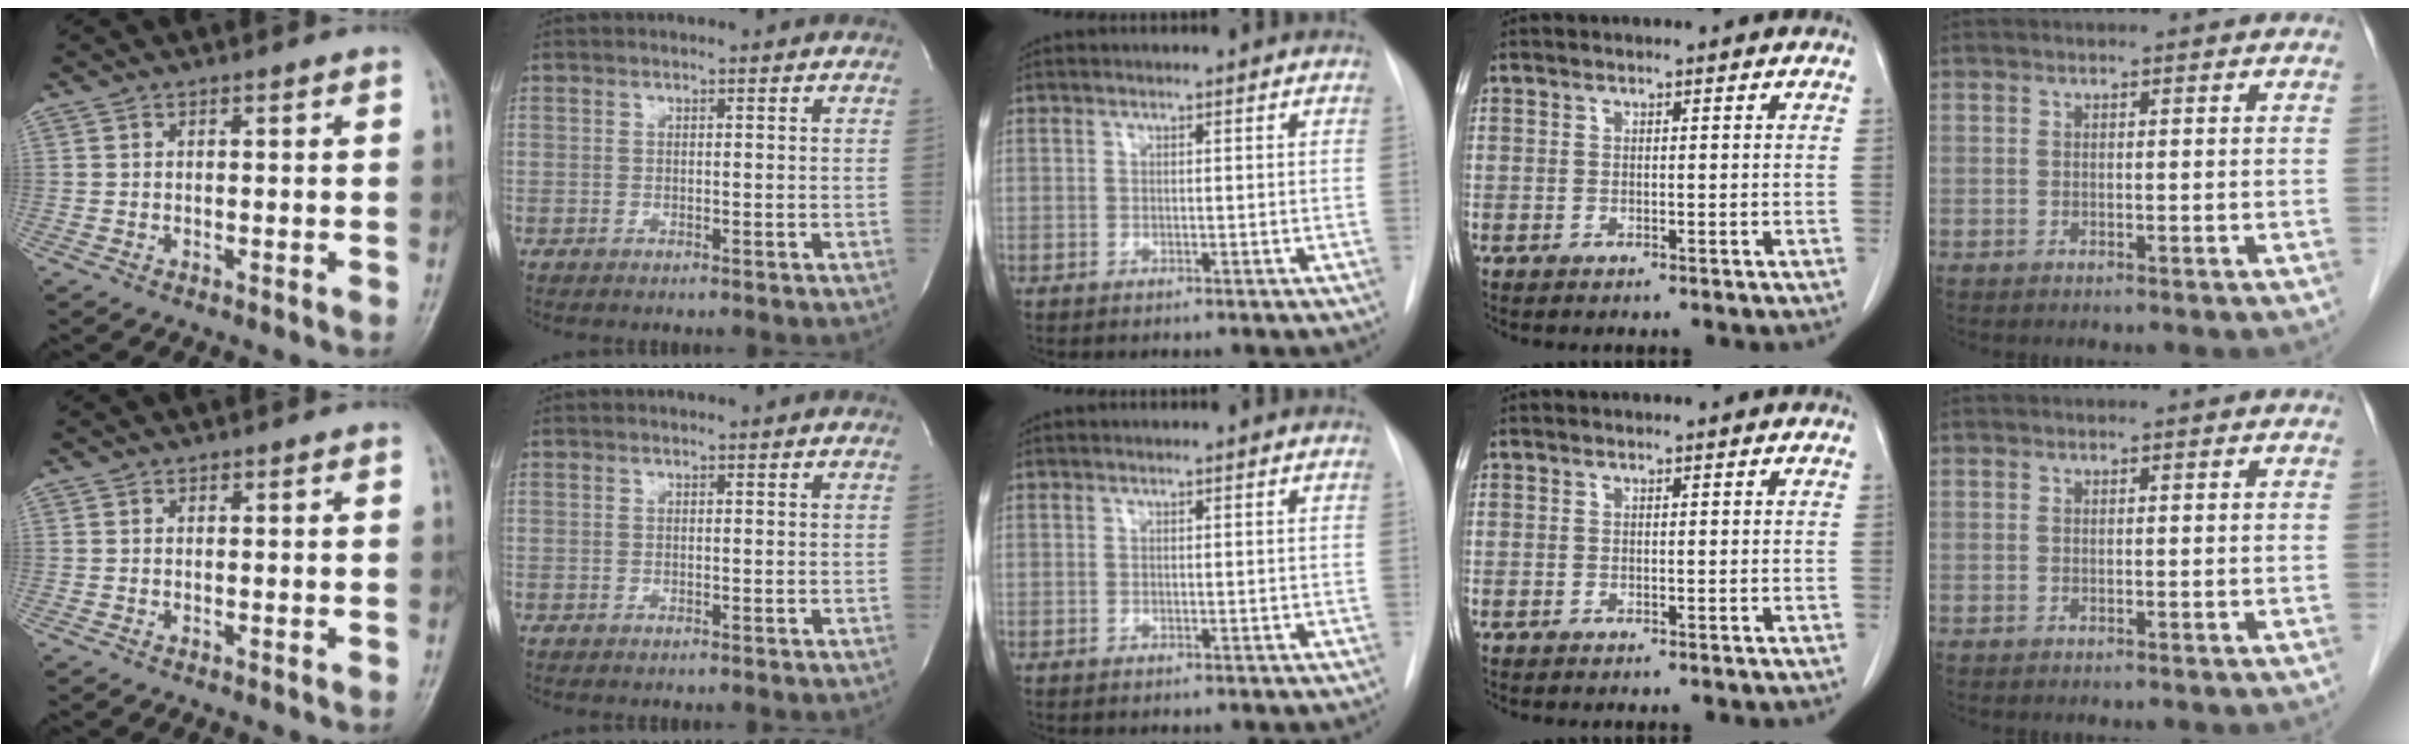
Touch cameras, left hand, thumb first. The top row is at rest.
{}